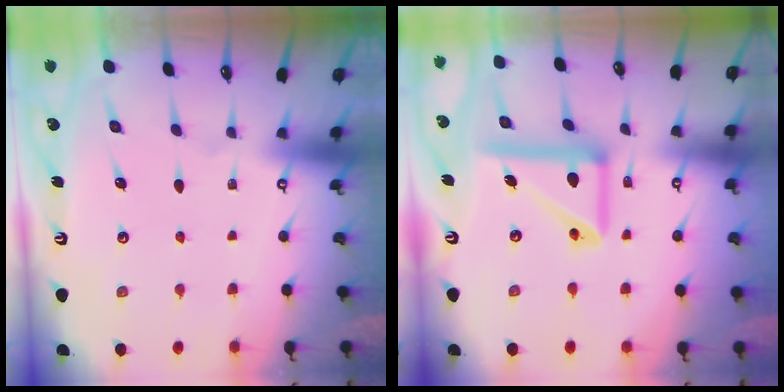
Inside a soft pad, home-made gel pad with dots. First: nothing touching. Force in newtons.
{"total": 13.7, "press": 13.6, "slide": 2.2}